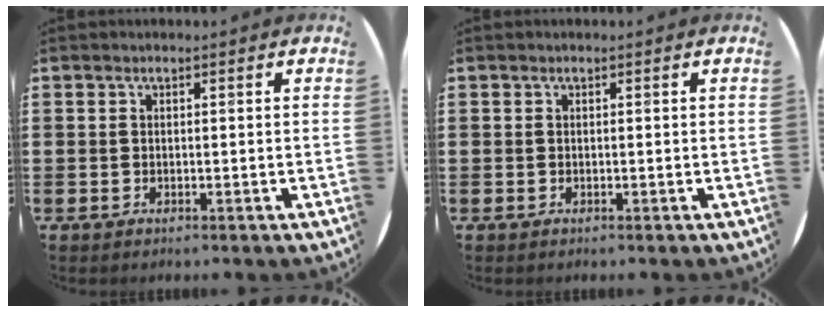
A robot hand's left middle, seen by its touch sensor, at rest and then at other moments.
{"total": 0.0}